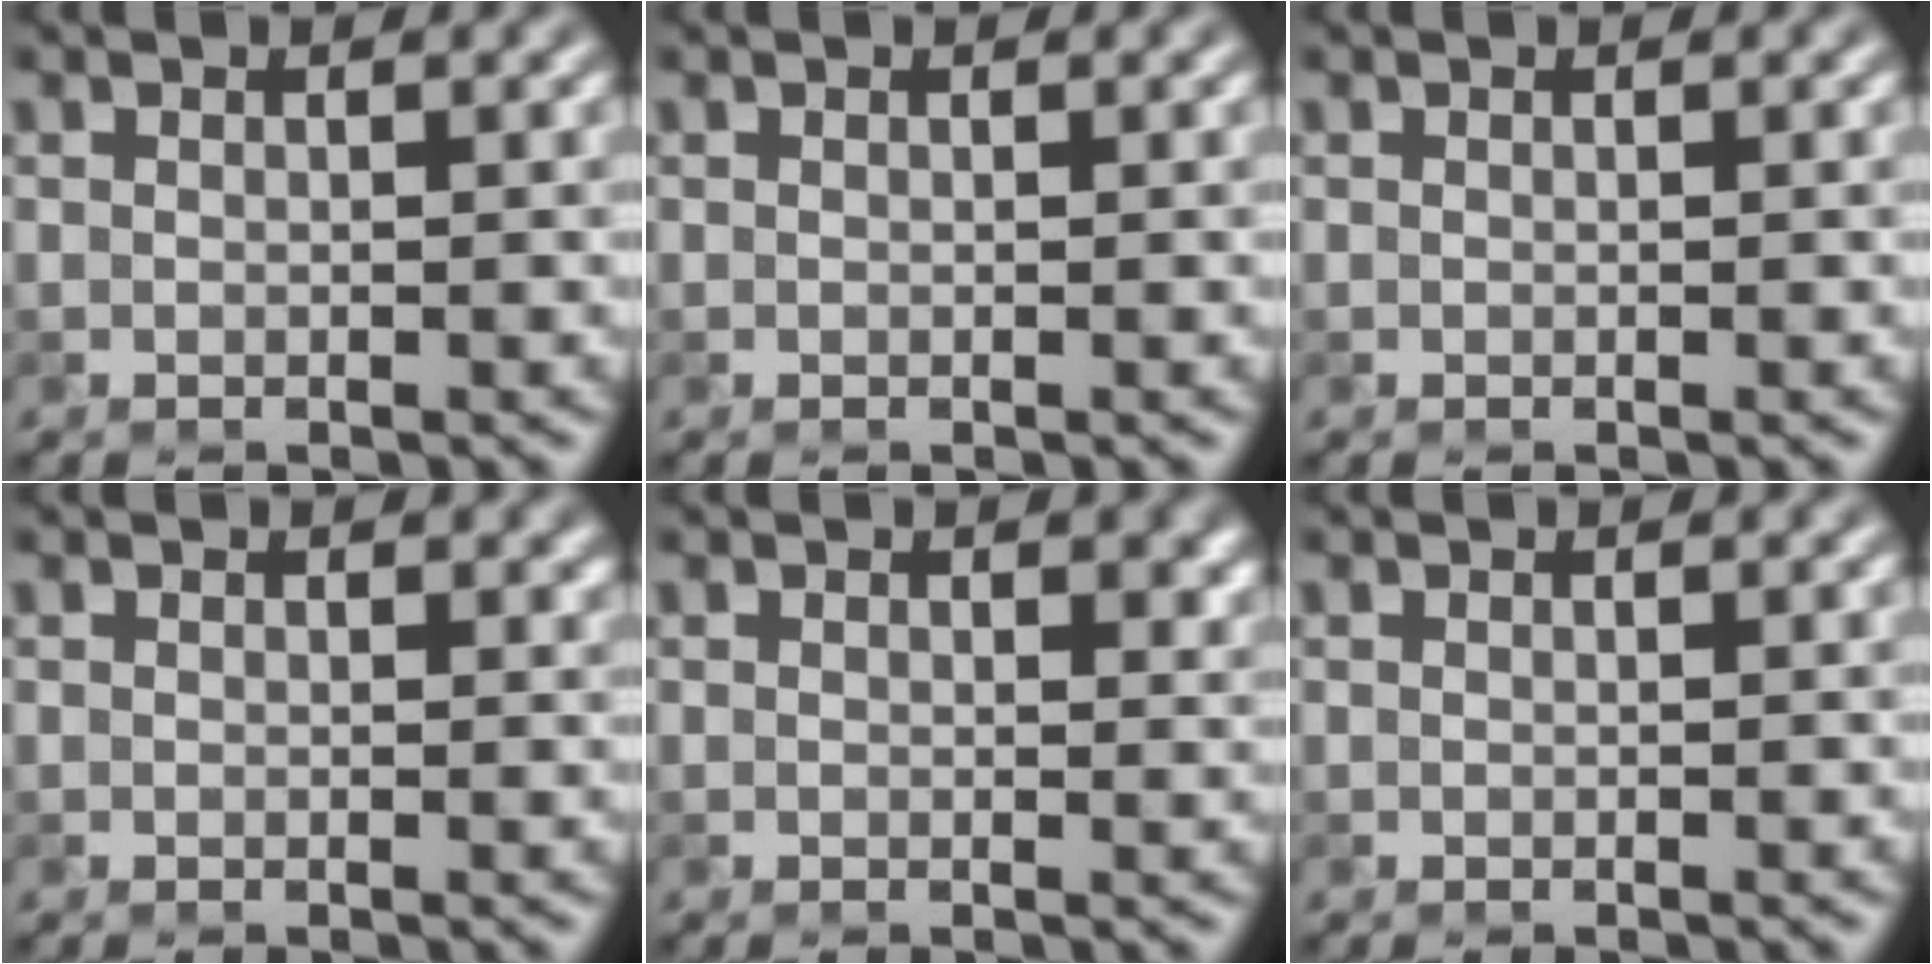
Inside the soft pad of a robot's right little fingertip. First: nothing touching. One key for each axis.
{"total": 0.0}
{"total": 0.0}
{"total": 0.5, "fx": 0.3, "fy": 0.3, "fz": 0.3, "tx": -0.003, "ty": -0.002, "tz": 0.003}
{"total": 1.3, "fx": 0.6, "fy": 0.7, "fz": 0.9, "tx": -0.007, "ty": -0.002, "tz": 0.008}
{"total": 0.0}